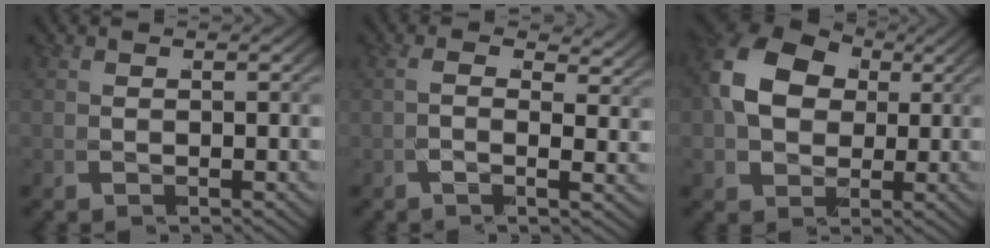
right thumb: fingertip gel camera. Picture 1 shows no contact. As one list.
[{"total": 0.8, "force": [0.3, -0.4, 0.6], "torque": [-0.020, -0.002, -0.006]}, {"total": 6.7, "force": [1.4, 5.6, 3.4], "torque": [-0.104, -0.010, 0.029]}]